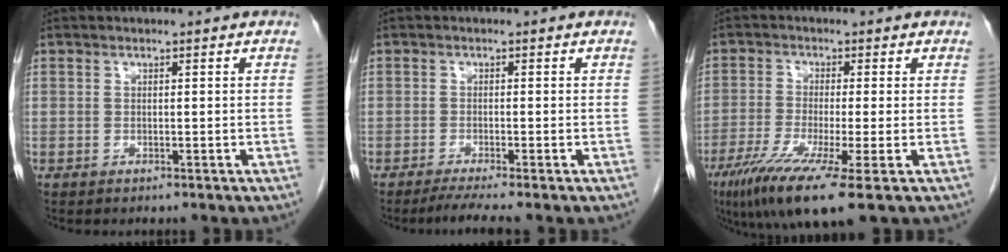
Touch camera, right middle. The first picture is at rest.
{"total": 3.4, "force": [-2.6, -0.8, 1.9], "torque": [-0.037, -0.012, -0.050]}
{"total": 10.8, "force": [-5.9, -0.1, 9.0], "torque": [-0.163, -0.035, -0.102]}